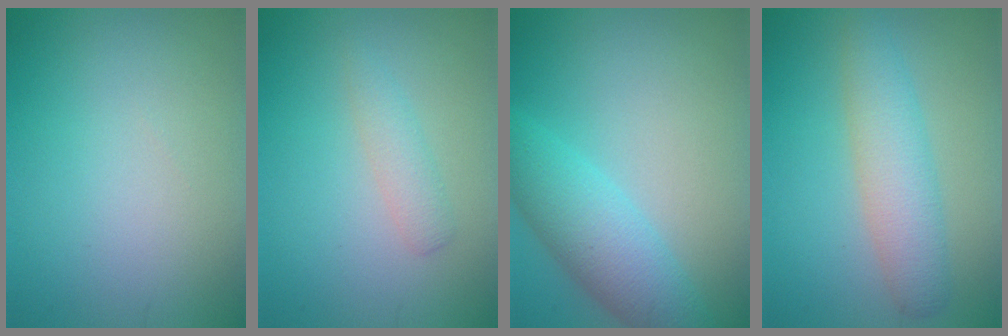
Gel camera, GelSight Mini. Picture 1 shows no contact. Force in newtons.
{"total": 1.7, "press": 1.7, "slide": 0.1}
{"total": 5.1, "press": 5.1, "slide": 0.2}
{"total": 4.1, "press": 4.1, "slide": 0.2}